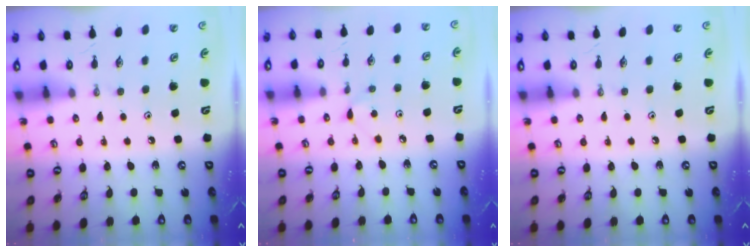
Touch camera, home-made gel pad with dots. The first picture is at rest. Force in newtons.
{"total": 3.0, "press": 3.0, "slide": 0.4}
{"total": 0.0}